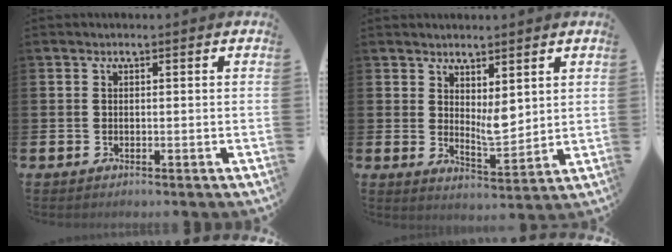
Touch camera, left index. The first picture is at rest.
{"total": 4.5, "force": [2.9, 2.1, 2.8], "torque": [-0.036, -0.029, 0.047]}